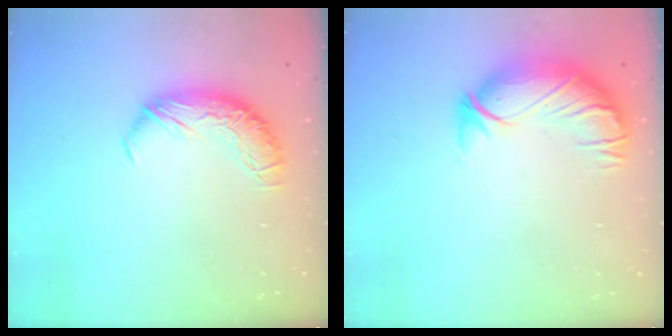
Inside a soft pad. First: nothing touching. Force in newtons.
{"total": 3.0, "press": 0.4, "slide": 2.9}